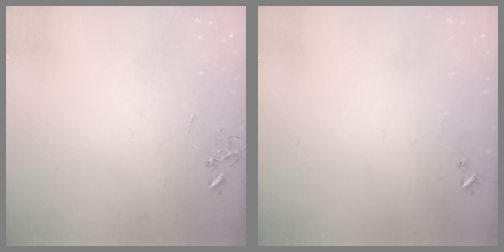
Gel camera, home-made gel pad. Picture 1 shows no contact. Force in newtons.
{"total": 3.7, "press": 3.6, "slide": 0.4}